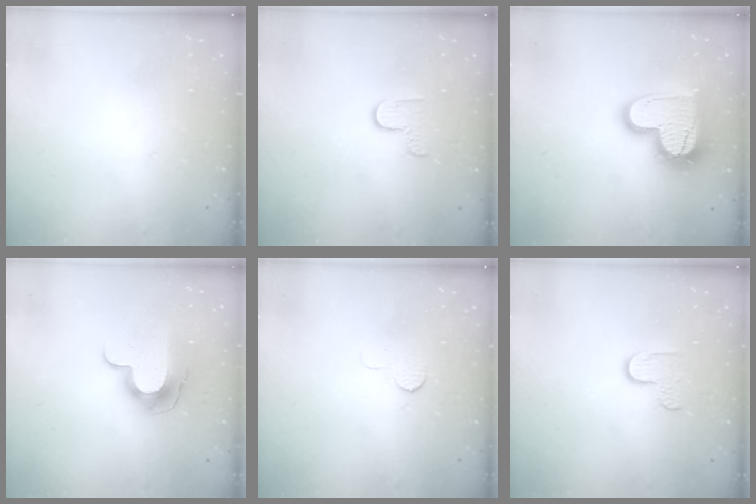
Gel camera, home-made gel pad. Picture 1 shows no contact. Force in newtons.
{"total": 3.8, "press": 3.8, "slide": 0.4}
{"total": 17.7, "press": 17.7, "slide": 1.3}
{"total": 10.0, "press": 9.9, "slide": 1.1}
{"total": 3.7, "press": 3.7, "slide": 0.3}
{"total": 5.1, "press": 5.1, "slide": 0.5}